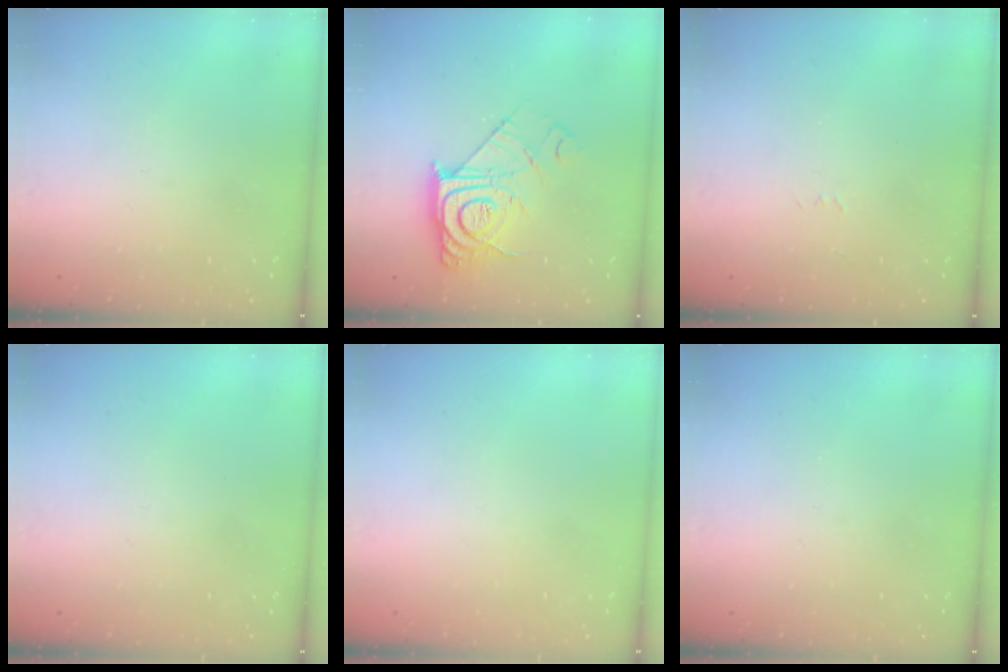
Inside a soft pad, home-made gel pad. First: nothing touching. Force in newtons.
{"total": 12.3, "press": 12.3, "slide": 1.1}
{"total": 2.6, "press": 2.6, "slide": 0.4}
{"total": 1.8, "press": 1.8, "slide": 0.2}
{"total": 1.5, "press": 1.5, "slide": 0.1}
{"total": 0.0}